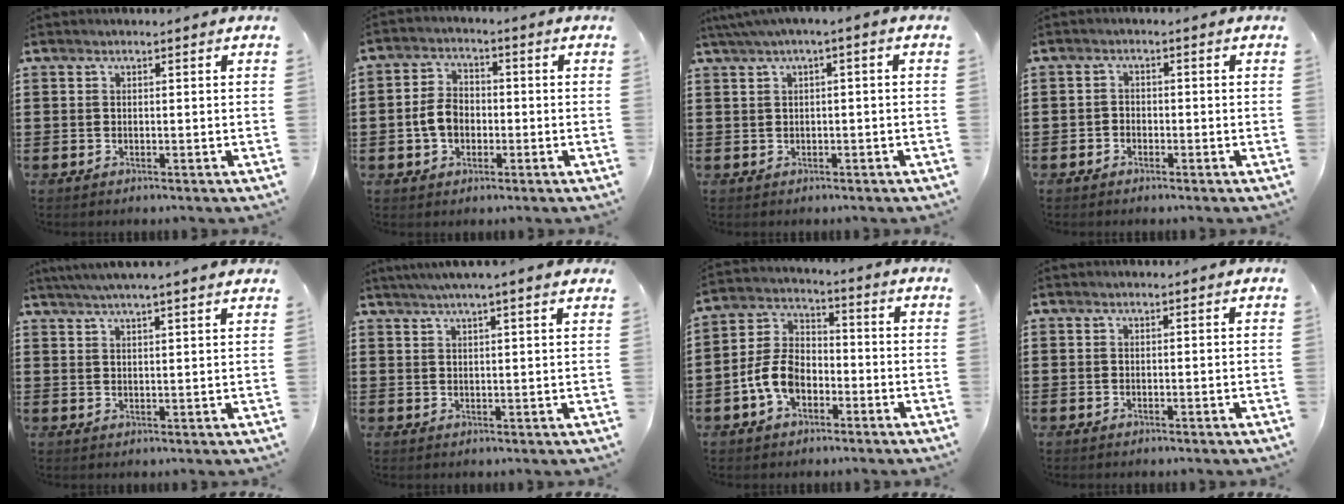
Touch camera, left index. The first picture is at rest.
{"total": 5.2, "force": [-1.1, 3.8, 3.4], "torque": [-0.088, 0.003, -0.028]}
{"total": 2.1, "force": [-0.5, 0.2, 2.1], "torque": [-0.034, -0.001, -0.010]}
{"total": 1.5, "force": [-1.2, 0.9, -0.1], "torque": [-0.004, 0.004, -0.028]}
{"total": 3.8, "force": [3.4, -0.6, 1.6], "torque": [-0.042, -0.006, 0.061]}
{"total": 3.3, "force": [2.7, -0.5, 1.8], "torque": [-0.042, -0.001, 0.048]}
{"total": 7.5, "force": [-3.1, 5.0, 4.8], "torque": [-0.126, 0.009, -0.068]}
{"total": 0.0}